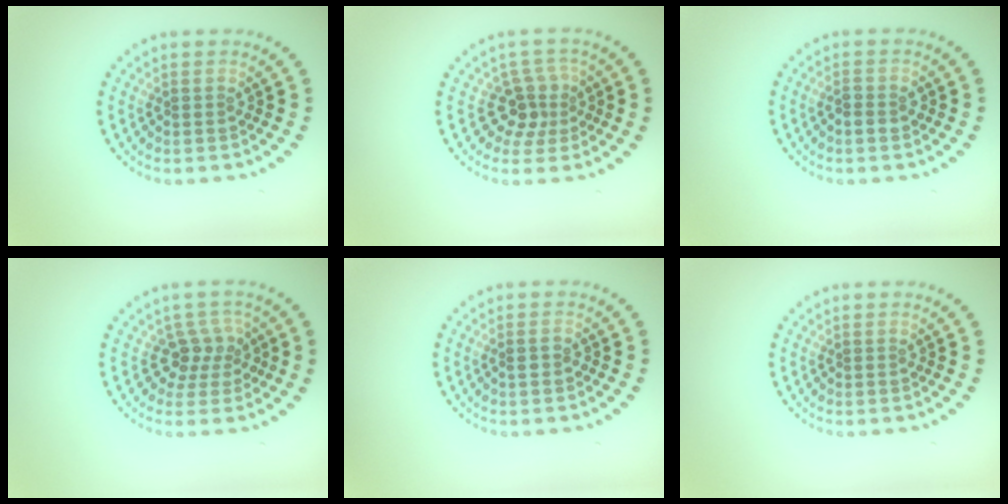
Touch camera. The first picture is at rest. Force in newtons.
{"total": 2.9, "press": 2.4, "slide": 1.6}
{"total": 1.4, "press": 1.4, "slide": 0.3}
{"total": 2.6, "press": 2.0, "slide": 1.7}
{"total": 0.8, "press": 0.8, "slide": 0.3}
{"total": 0.0}